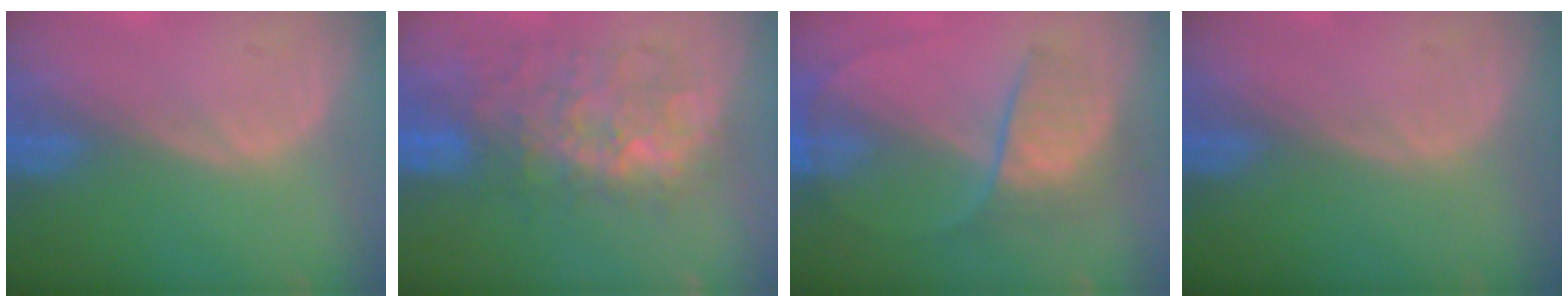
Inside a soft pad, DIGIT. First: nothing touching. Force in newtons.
{"total": 9.3, "press": 9.2, "slide": 1.6}
{"total": 6.6, "press": 6.5, "slide": 1.5}
{"total": 0.0}